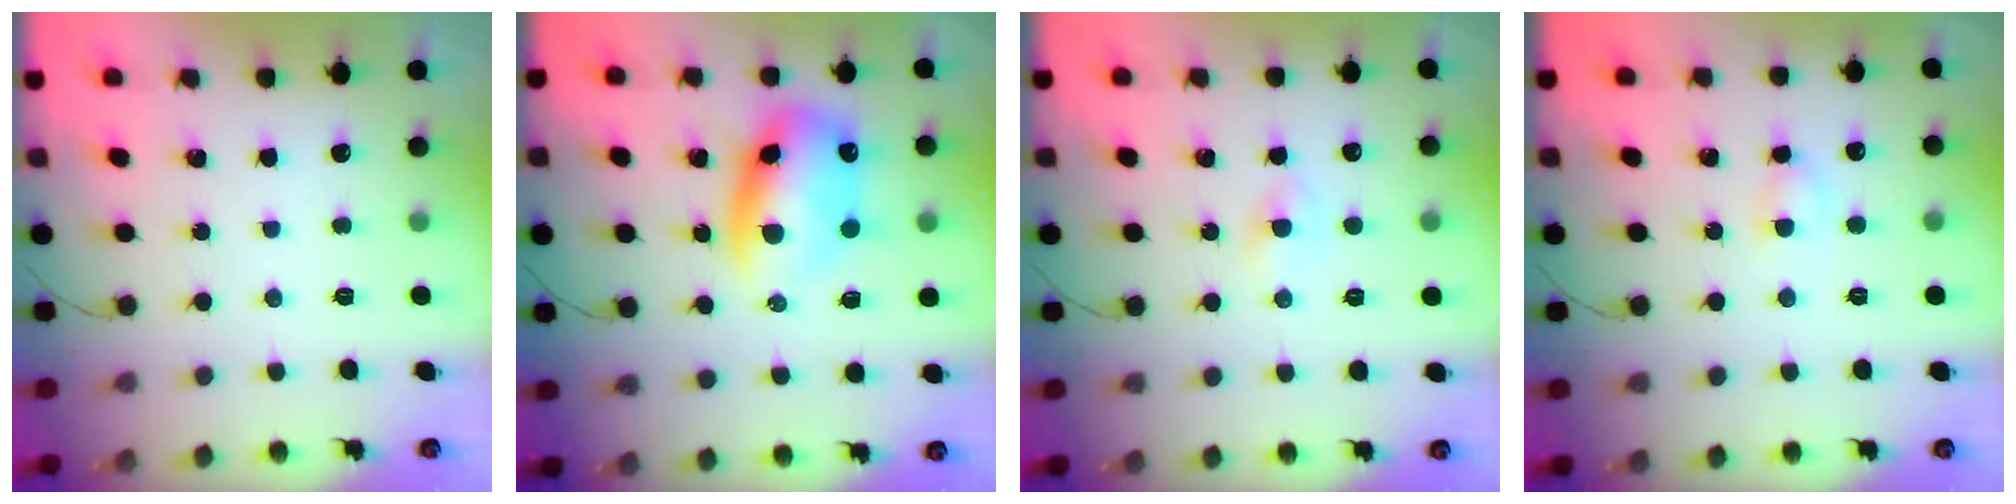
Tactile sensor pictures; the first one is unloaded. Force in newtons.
{"total": 11.5, "press": 11.1, "slide": 2.9}
{"total": 1.3, "press": 1.0, "slide": 0.8}
{"total": 3.4, "press": 3.2, "slide": 1.2}